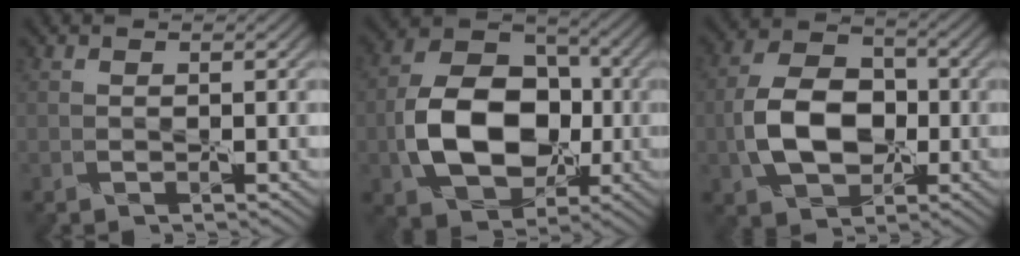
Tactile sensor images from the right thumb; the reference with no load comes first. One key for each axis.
{"total": 10.7, "fx": -1.6, "fy": 7.9, "fz": 7.0, "tx": -0.130, "ty": 0.005, "tz": -0.035}
{"total": 8.0, "fx": -1.3, "fy": 5.7, "fz": 5.5, "tx": -0.115, "ty": 0.010, "tz": -0.033}